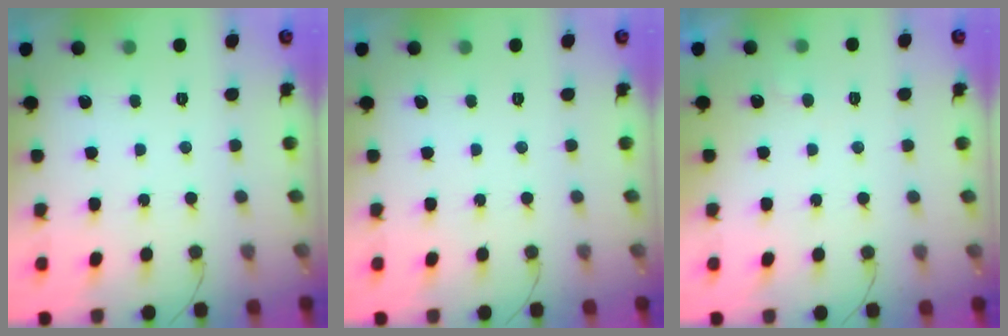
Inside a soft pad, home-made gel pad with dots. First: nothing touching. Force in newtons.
{"total": 0.0}
{"total": 3.9, "press": 3.9, "slide": 0.3}